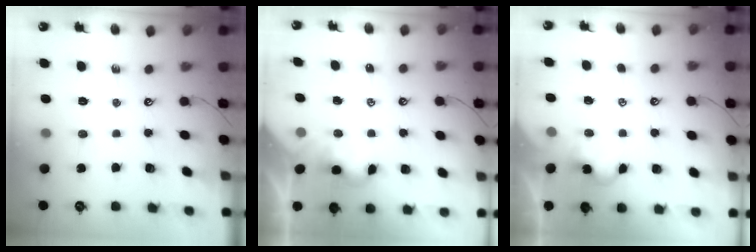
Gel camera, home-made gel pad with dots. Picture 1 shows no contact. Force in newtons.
{"total": 2.2, "press": 2.2, "slide": 0.2}
{"total": 1.9, "press": 1.9, "slide": 0.1}